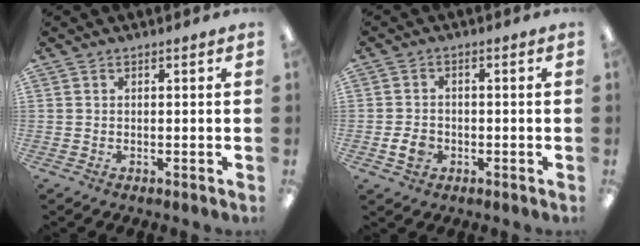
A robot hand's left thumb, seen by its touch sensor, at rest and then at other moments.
{"total": 4.1, "force": [-1.3, 3.1, 2.3], "torque": [-0.042, 0.006, -0.023]}